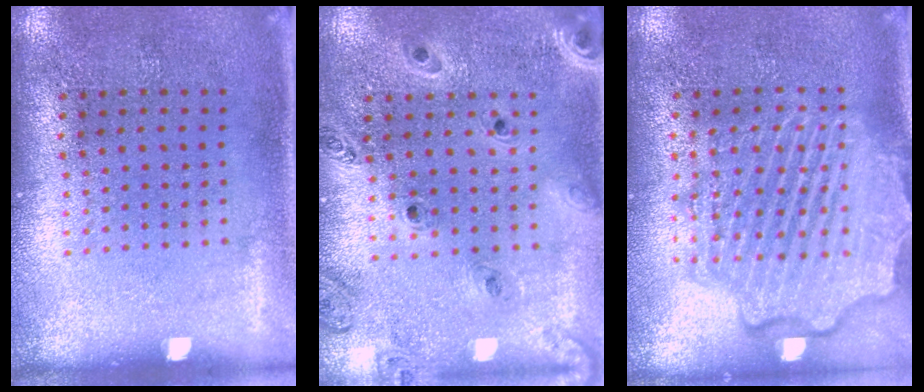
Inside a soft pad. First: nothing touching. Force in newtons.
{"total": 1.3, "press": 1.3, "slide": 0.2}
{"total": 4.2, "press": 4.2, "slide": 0.5}